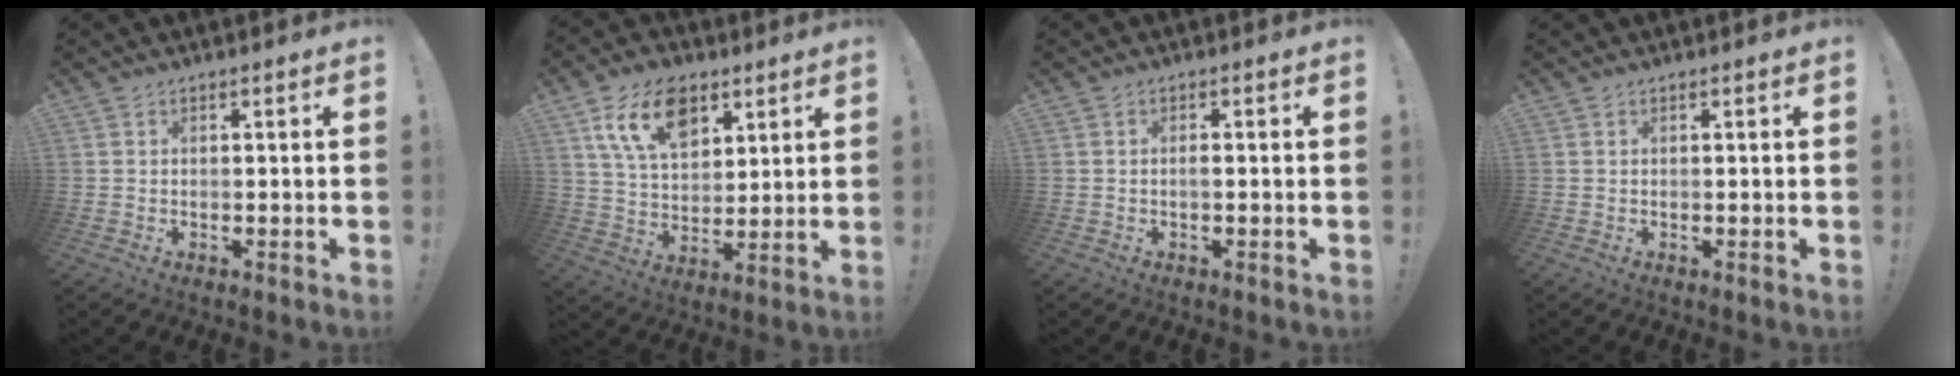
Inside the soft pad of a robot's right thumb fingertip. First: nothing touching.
{"total": 15.6, "force": [8.0, 9.5, 9.4], "torque": [-0.152, -0.026, 0.151]}
{"total": 1.0, "force": [-0.4, 0.1, 0.9], "torque": [-0.017, 0.002, -0.009]}
{"total": 0.0}